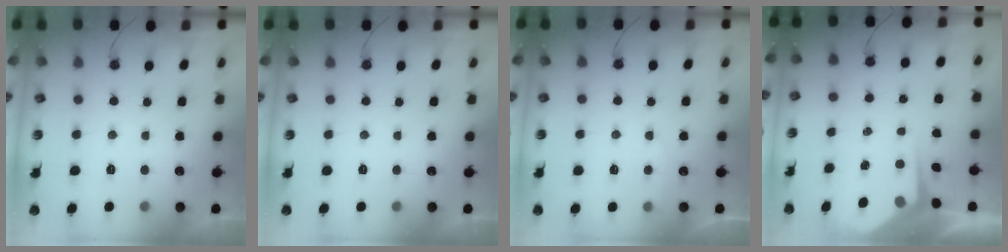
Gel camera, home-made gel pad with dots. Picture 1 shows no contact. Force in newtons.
{"total": 0.0}
{"total": 3.5, "press": 3.4, "slide": 0.5}
{"total": 4.9, "press": 4.9, "slide": 0.4}